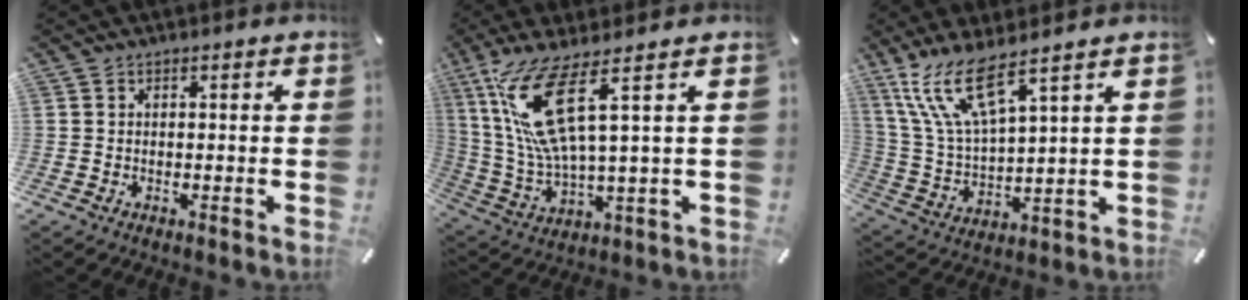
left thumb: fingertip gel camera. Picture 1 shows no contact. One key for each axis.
{"total": 16.6, "fx": 6.0, "fy": 3.9, "fz": 15.0, "tx": -0.331, "ty": -0.013, "tz": 0.094}
{"total": 14.0, "fx": 9.0, "fy": 3.8, "fz": 10.0, "tx": -0.234, "ty": -0.036, "tz": 0.160}